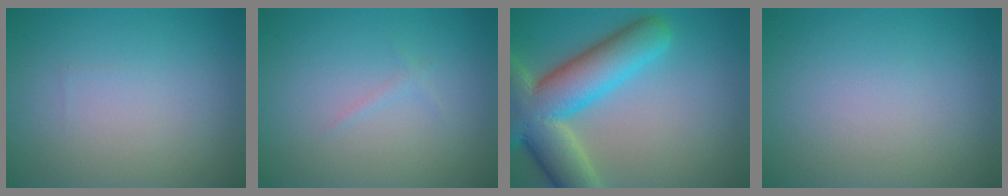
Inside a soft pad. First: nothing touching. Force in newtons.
{"total": 0.6, "press": 0.6, "slide": 0.1}
{"total": 10.8, "press": 10.7, "slide": 0.7}
{"total": 0.0}